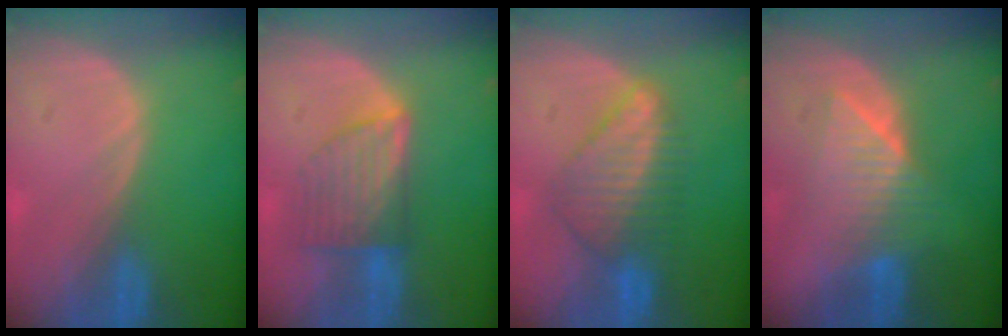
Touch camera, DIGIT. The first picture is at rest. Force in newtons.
{"total": 7.3, "press": 6.4, "slide": 3.5}
{"total": 7.2, "press": 6.9, "slide": 1.9}
{"total": 6.4, "press": 6.3, "slide": 0.3}